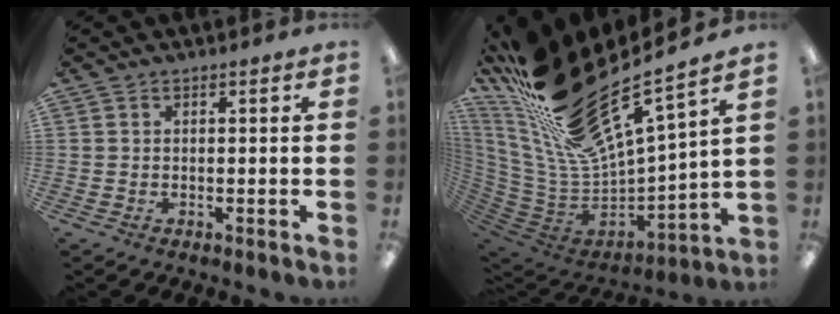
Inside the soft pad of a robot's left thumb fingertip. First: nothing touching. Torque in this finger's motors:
{"motor_torque": [2.32, -1.20, 1.22, -1.57, 0.13]}